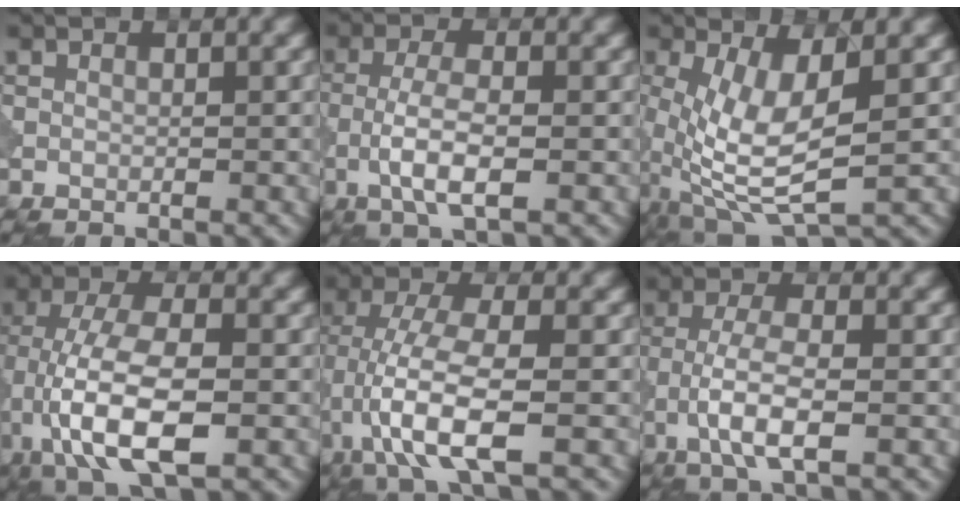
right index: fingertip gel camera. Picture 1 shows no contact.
{"total": 4.2, "force": [-1.4, 1.1, 3.8], "torque": [-0.077, 0.002, -0.033]}
{"total": 7.5, "force": [-0.9, 2.7, 6.9], "torque": [-0.160, -0.012, -0.013]}
{"total": 9.9, "force": [-2.7, 3.6, 8.8], "torque": [-0.168, 0.006, -0.055]}
{"total": 7.9, "force": [-2.5, 2.0, 7.2], "torque": [-0.144, 0.005, -0.055]}
{"total": 4.5, "force": [-1.7, 1.1, 4.1], "torque": [-0.082, 0.004, -0.038]}